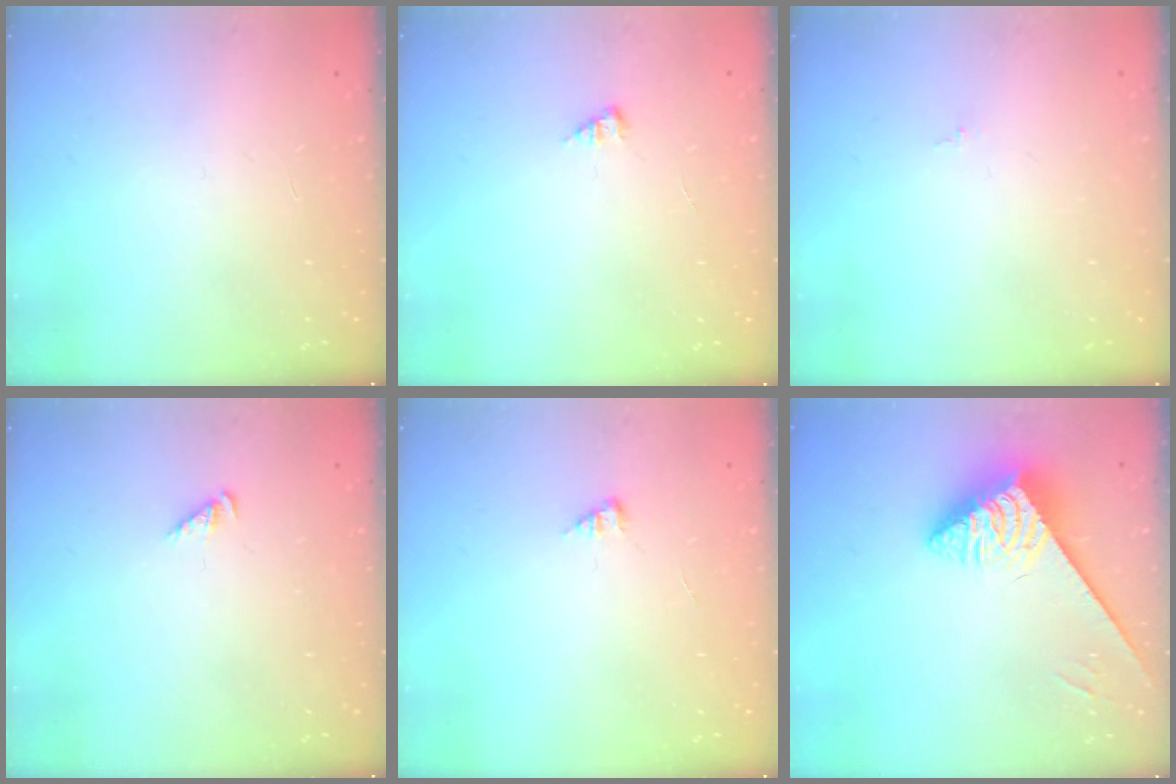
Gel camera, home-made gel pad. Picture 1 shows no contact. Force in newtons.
{"total": 0.0}
{"total": 0.0}
{"total": 2.3, "press": 2.2, "slide": 0.4}
{"total": 0.0}
{"total": 3.8, "press": 3.7, "slide": 0.6}